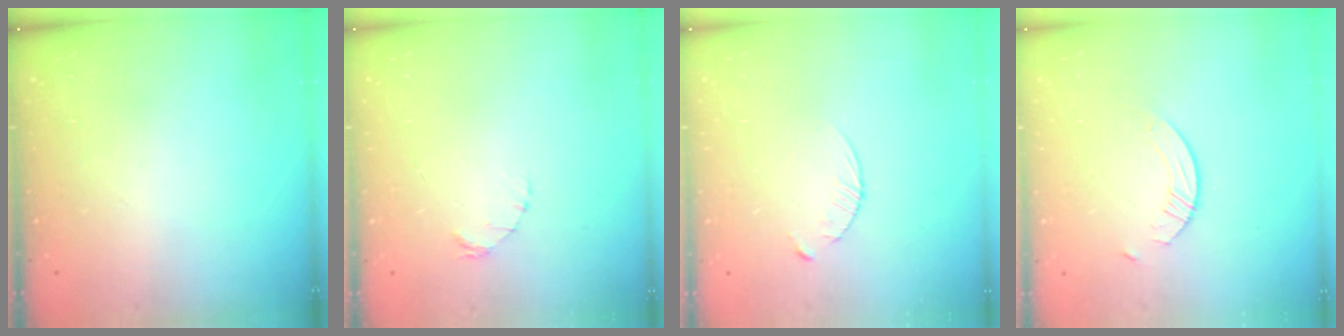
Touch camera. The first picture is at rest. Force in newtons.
{"total": 1.6, "press": 1.5, "slide": 0.3}
{"total": 3.6, "press": 3.5, "slide": 0.4}
{"total": 4.9, "press": 4.8, "slide": 0.5}